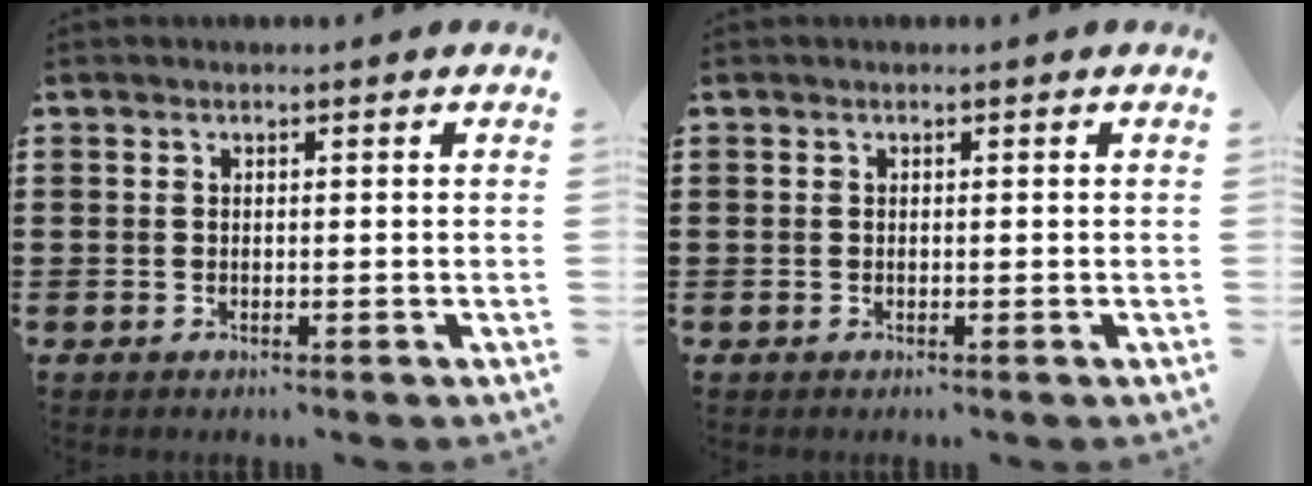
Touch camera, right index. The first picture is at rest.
{"total": 0.0}